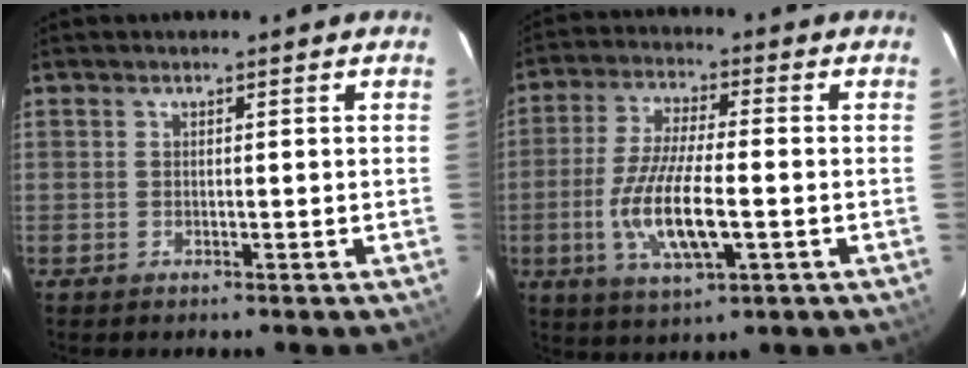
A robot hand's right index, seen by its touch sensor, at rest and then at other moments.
{"total": 12.4, "force": [-3.0, 3.3, 11.5], "torque": [-0.237, -0.013, -0.056]}